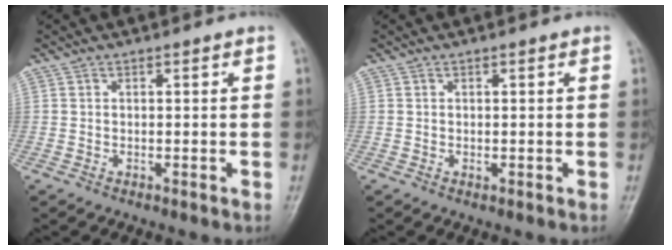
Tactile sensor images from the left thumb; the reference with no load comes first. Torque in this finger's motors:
{"motor_torque": [-0.11, -0.10, 0.01, 0.00, 0.00]}